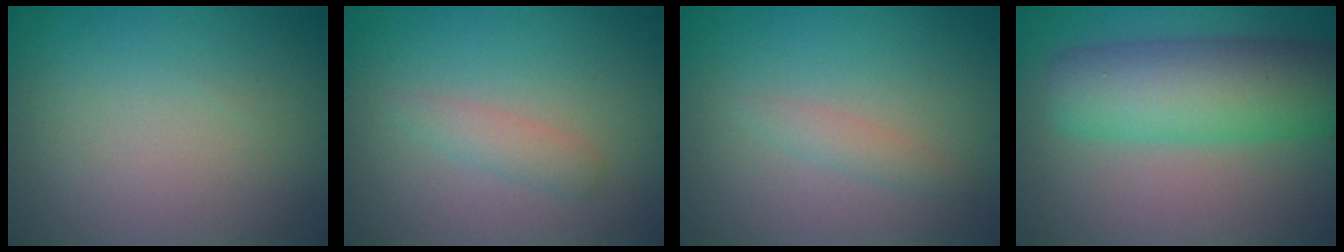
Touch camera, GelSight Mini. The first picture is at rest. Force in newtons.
{"total": 1.7, "press": 1.7, "slide": 0.1}
{"total": 1.3, "press": 1.3, "slide": 0.0}
{"total": 8.4, "press": 8.4, "slide": 0.2}